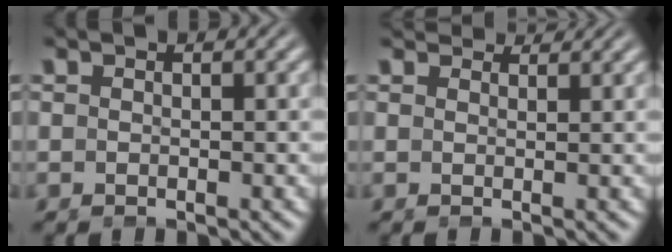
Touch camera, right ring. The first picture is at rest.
{"total": 2.6, "force": [2.5, -0.3, 0.4], "torque": [0.004, 0.006, 0.043]}